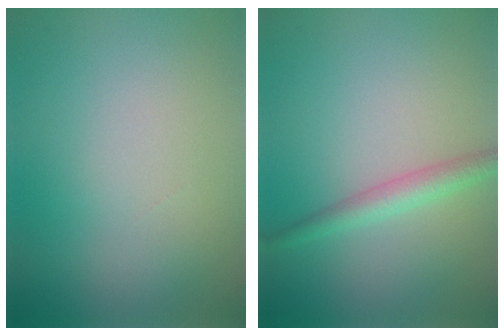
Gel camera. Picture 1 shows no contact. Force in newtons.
{"total": 2.4, "press": 2.4, "slide": 0.1}